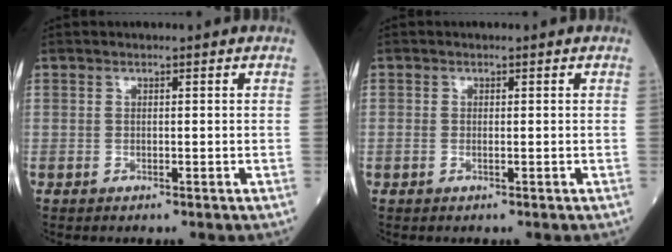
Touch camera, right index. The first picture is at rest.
{"total": 0.8, "force": [-0.2, 0.4, 0.6], "torque": [-0.015, -0.003, -0.004]}